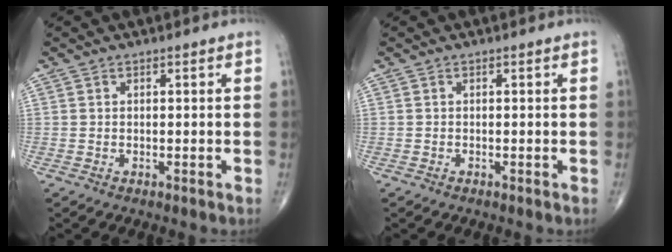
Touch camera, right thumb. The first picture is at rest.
{"total": 0.0}